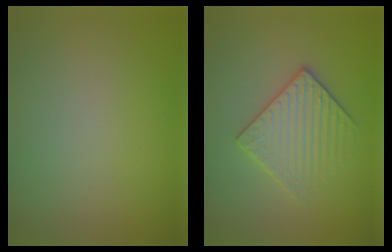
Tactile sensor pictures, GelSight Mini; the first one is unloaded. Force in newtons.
{"total": 3.2, "press": 3.1, "slide": 0.9}